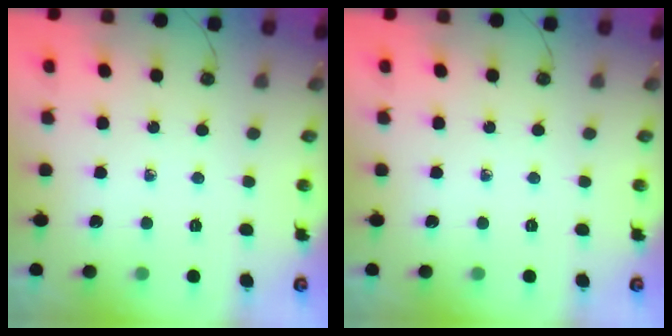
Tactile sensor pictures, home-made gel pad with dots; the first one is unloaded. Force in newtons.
{"total": 0.0}